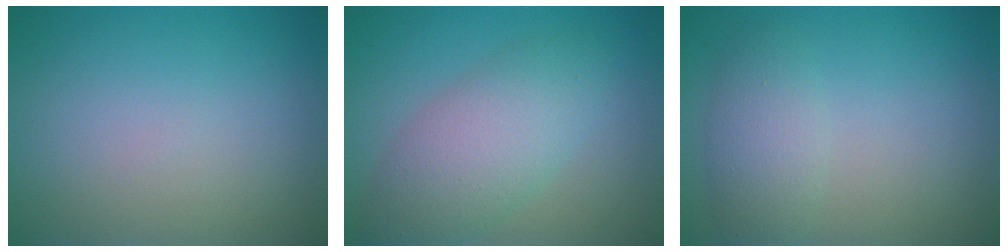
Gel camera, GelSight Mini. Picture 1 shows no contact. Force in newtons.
{"total": 5.3, "press": 5.3, "slide": 0.3}
{"total": 2.9, "press": 2.9, "slide": 0.1}